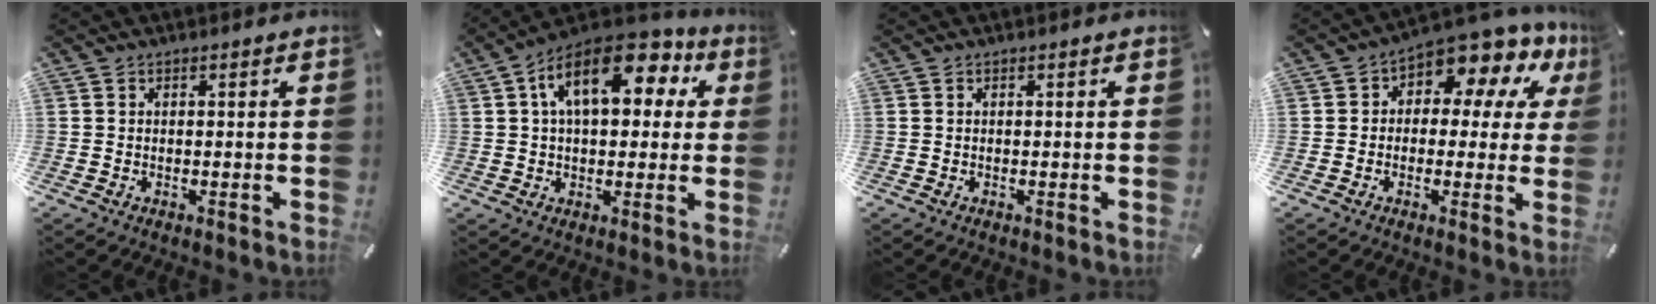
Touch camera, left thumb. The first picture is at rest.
{"total": 16.1, "force": [6.4, 8.7, 11.9], "torque": [-0.197, -0.014, 0.107]}
{"total": 0.0}
{"total": 8.8, "force": [5.1, 4.9, 5.3], "torque": [-0.084, -0.051, 0.091]}